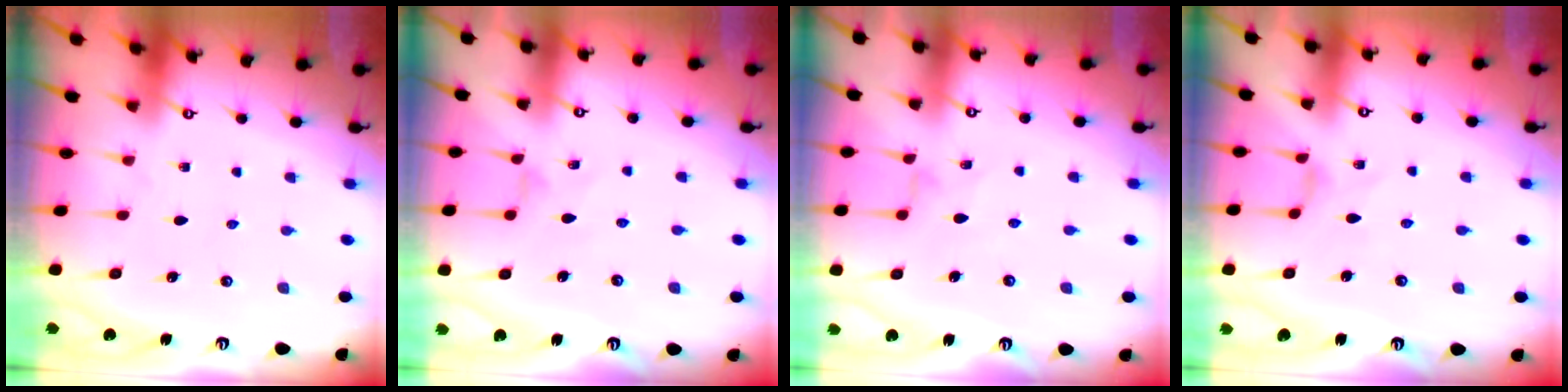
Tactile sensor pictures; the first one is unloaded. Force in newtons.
{"total": 0.0}
{"total": 1.4, "press": 1.3, "slide": 0.4}
{"total": 1.3, "press": 1.2, "slide": 0.4}